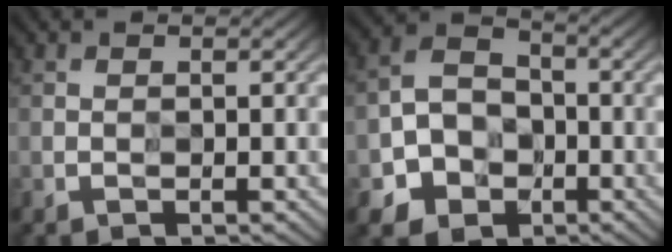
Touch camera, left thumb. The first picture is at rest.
{"total": 6.0, "force": [-2.5, 5.1, 2.0], "torque": [-0.042, 0.001, -0.059]}